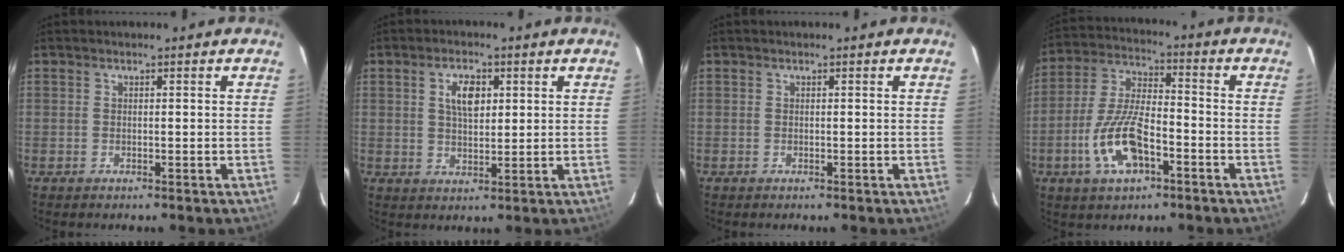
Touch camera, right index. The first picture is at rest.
{"total": 5.3, "force": [1.7, 2.7, 4.2], "torque": [-0.073, 0.008, 0.033]}
{"total": 0.0}
{"total": 12.6, "force": [-5.4, 5.2, 10.1], "torque": [-0.218, -0.001, -0.099]}